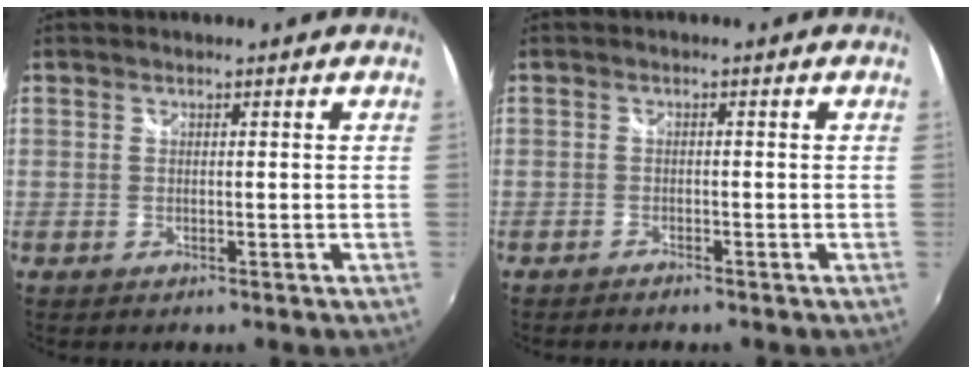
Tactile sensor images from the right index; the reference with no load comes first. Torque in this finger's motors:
{"motor_torque": [0.03, -0.02, 0.06, 0.02]}